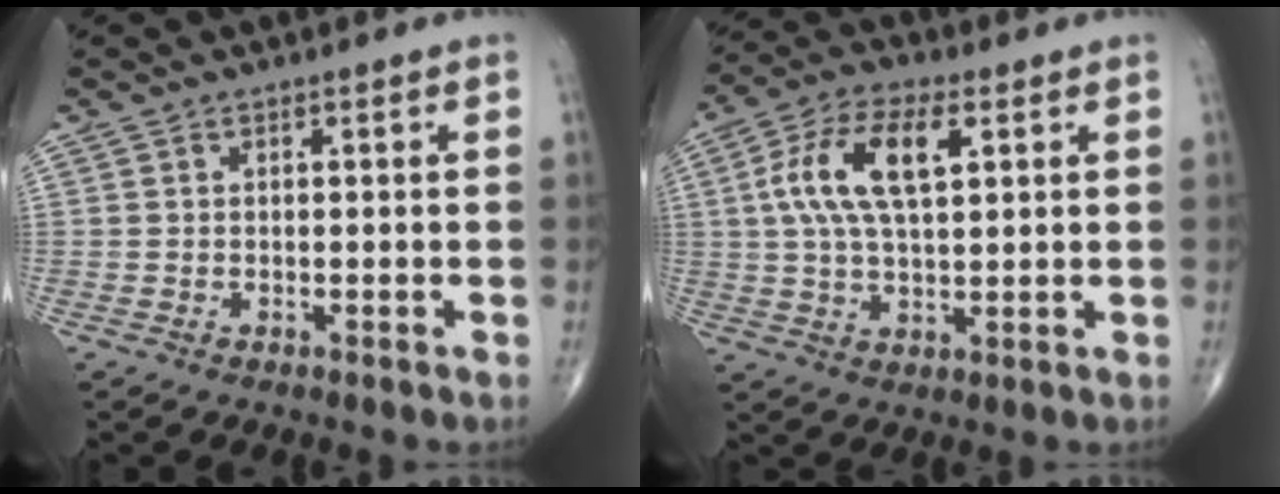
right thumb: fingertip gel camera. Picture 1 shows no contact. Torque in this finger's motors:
{"motor_torque": [0.11, 0.12, 0.31, -0.29, 0.22]}